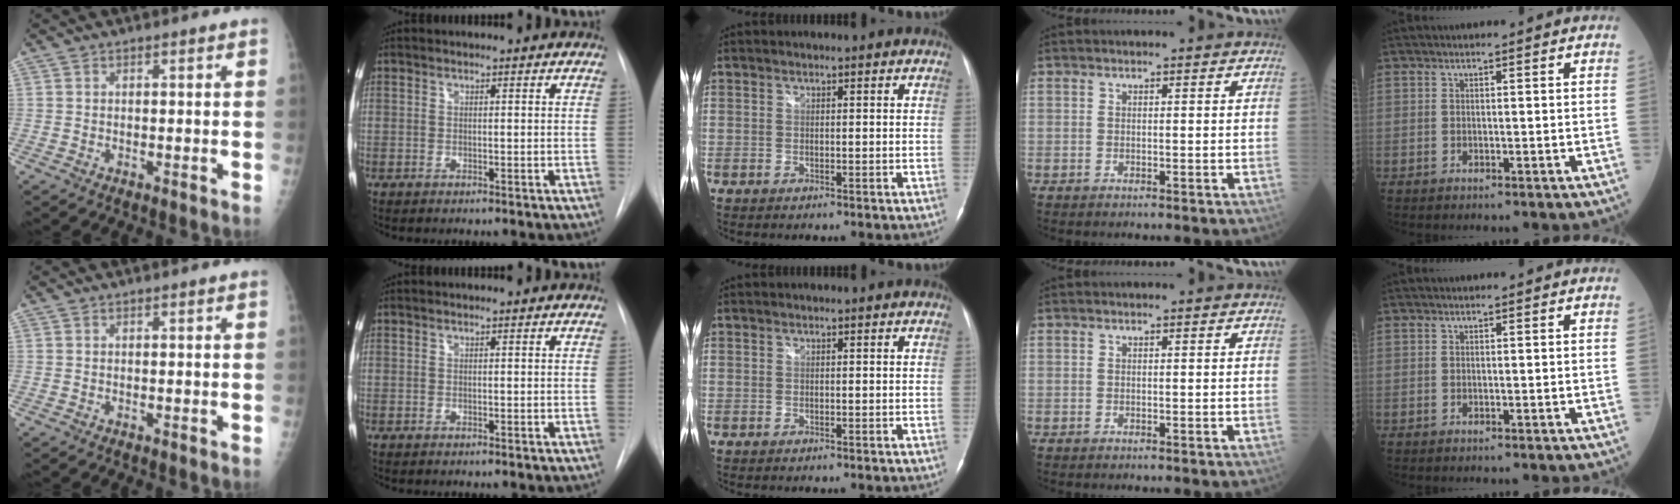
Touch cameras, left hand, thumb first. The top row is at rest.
{}